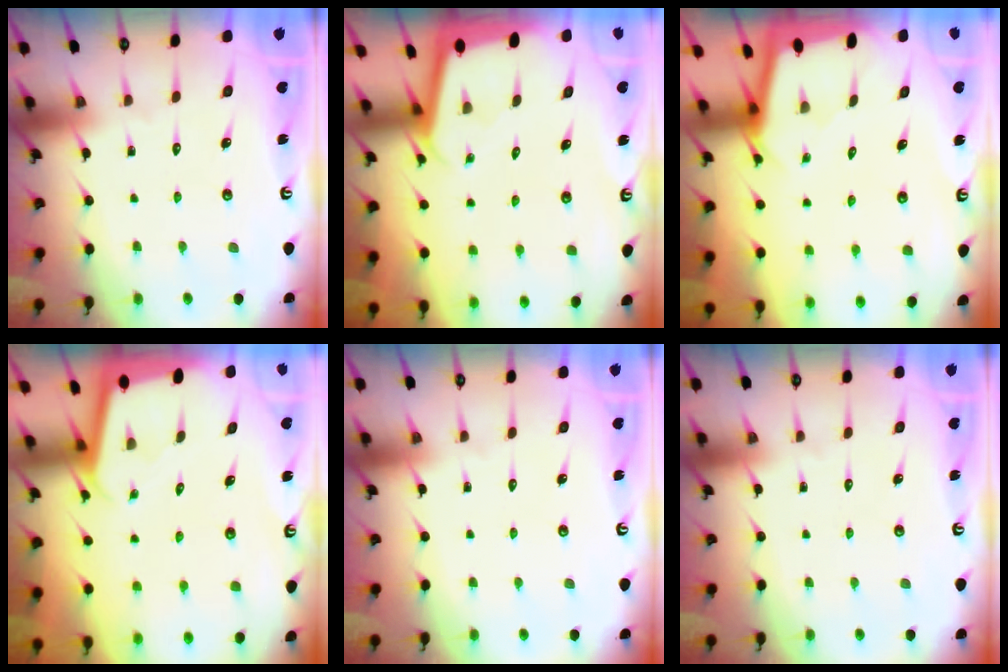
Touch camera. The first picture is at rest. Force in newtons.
{"total": 2.0, "press": 2.0, "slide": 0.1}
{"total": 2.1, "press": 2.1, "slide": 0.1}
{"total": 1.9, "press": 1.9, "slide": 0.0}
{"total": 0.0}
{"total": 0.0}